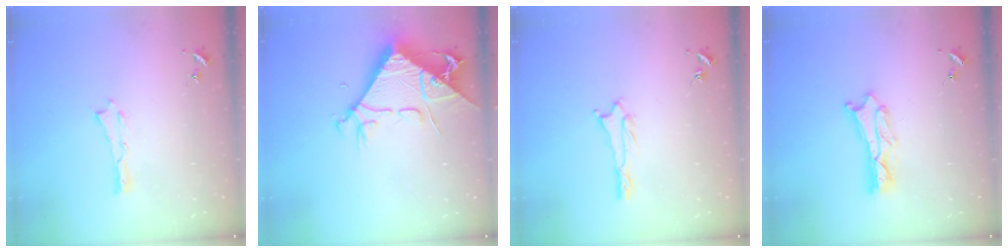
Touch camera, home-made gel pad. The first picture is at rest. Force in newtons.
{"total": 9.8, "press": 9.7, "slide": 1.1}
{"total": 1.0, "press": 1.0, "slide": 0.1}
{"total": 2.6, "press": 2.6, "slide": 0.3}